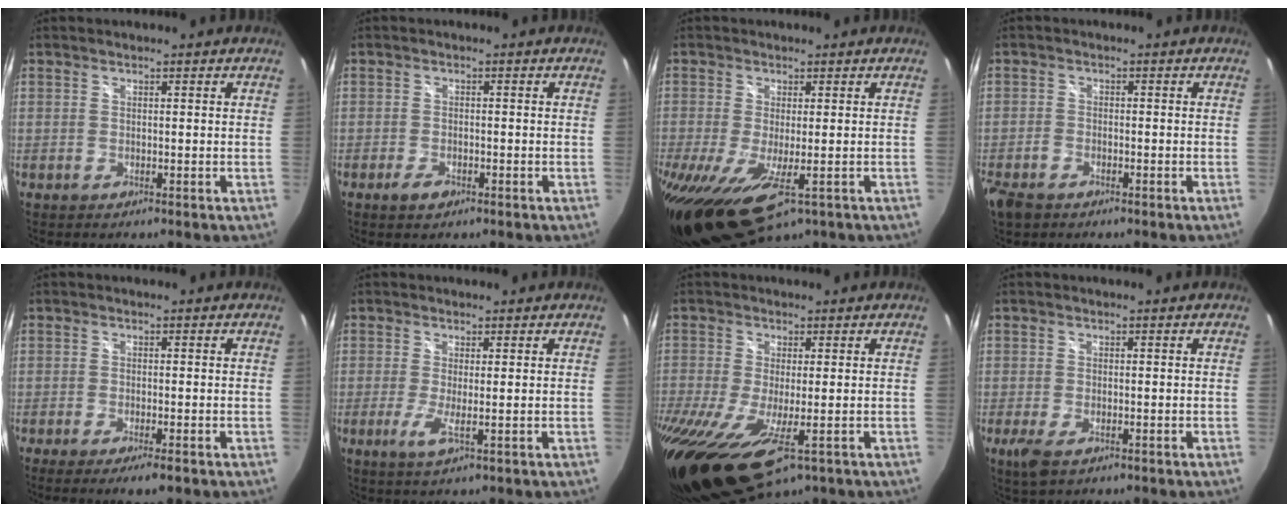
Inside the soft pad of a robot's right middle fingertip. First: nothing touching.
{"total": 2.6, "force": [-1.6, 1.2, 1.6], "torque": [-0.036, -0.005, -0.031]}
{"total": 14.4, "force": [-5.8, 5.7, 11.9], "torque": [-0.251, -0.068, -0.089]}
{"total": 5.1, "force": [-3.5, 2.9, 2.3], "torque": [-0.068, -0.008, -0.068]}
{"total": 4.6, "force": [-3.3, 0.2, 3.2], "torque": [-0.069, -0.019, -0.053]}
{"total": 3.1, "force": [-0.6, -0.1, 3.1], "torque": [-0.066, -0.011, -0.013]}
{"total": 19.4, "force": [-7.4, 8.4, 15.9], "torque": [-0.352, -0.080, -0.119]}
{"total": 3.6, "force": [-2.0, 1.7, 2.5], "torque": [-0.058, -0.012, -0.036]}